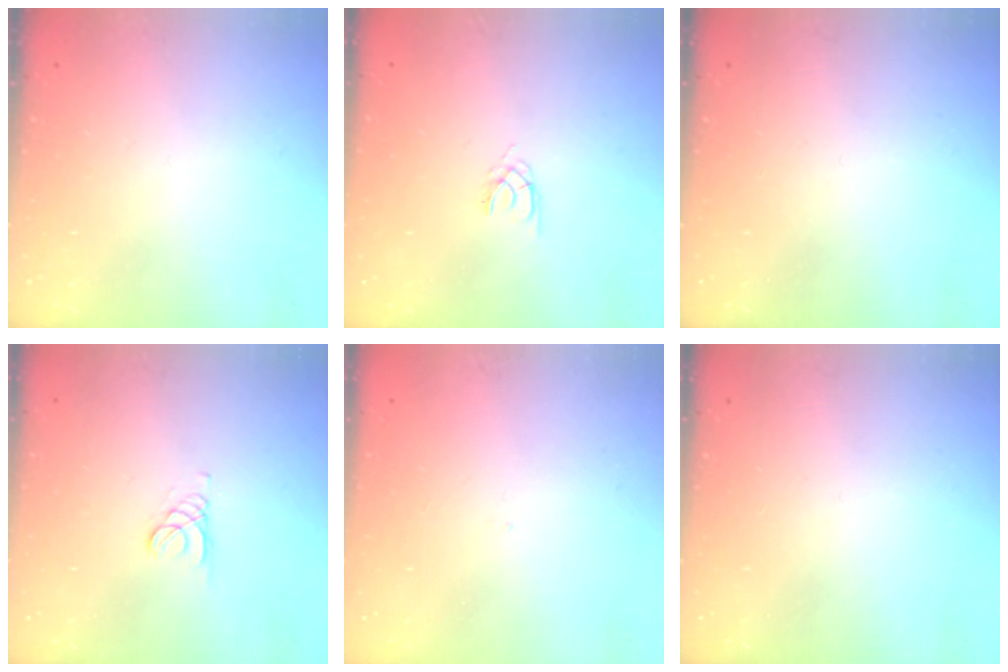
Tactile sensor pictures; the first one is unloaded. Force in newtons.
{"total": 1.3, "press": 1.2, "slide": 0.3}
{"total": 0.0}
{"total": 1.5, "press": 1.5, "slide": 0.1}
{"total": 0.0}
{"total": 0.0}